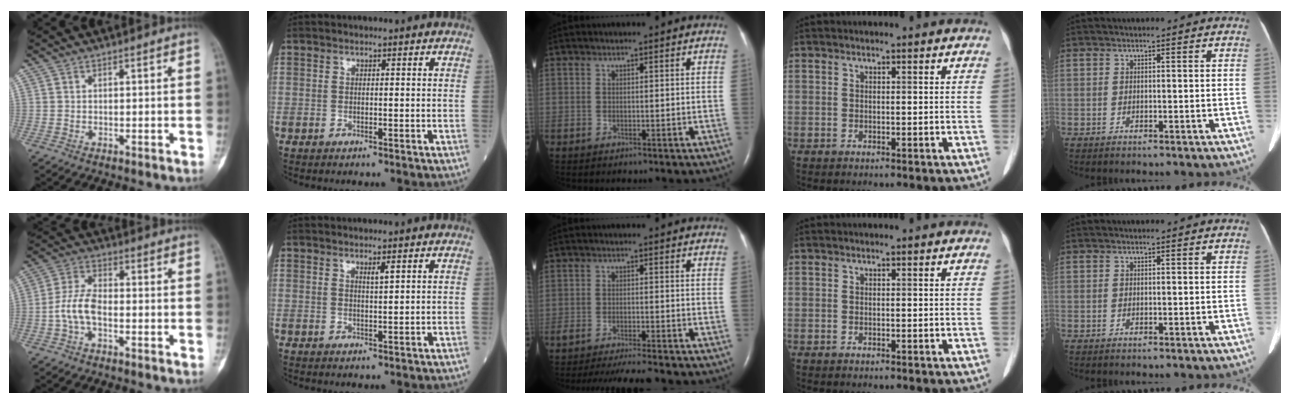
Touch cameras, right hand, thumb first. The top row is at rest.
{"thumb": {"total": 6.5, "force": [-1.9, 3.4, 5.2], "torque": [-0.106, 0.024, -0.044]}, "index": {"total": 1.5, "force": [0.9, 0.0, 1.2], "torque": [-0.023, -0.002, 0.015]}, "middle": {"total": 8.3, "force": [-7.6, 0.0, 3.4], "torque": [-0.047, -0.017, -0.115]}}